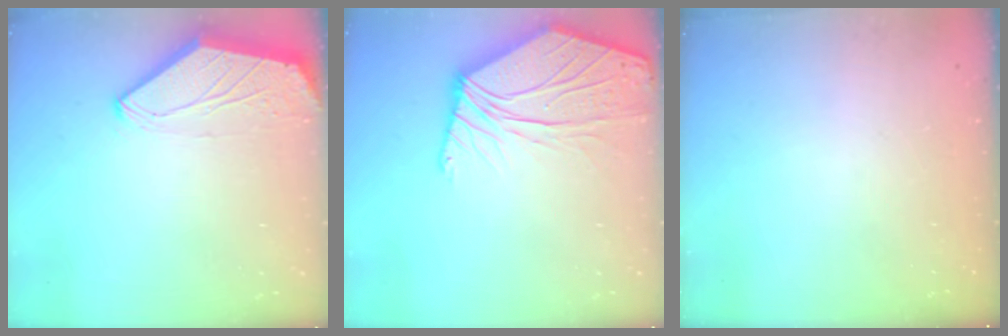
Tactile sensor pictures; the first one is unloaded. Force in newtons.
{"total": 10.7, "press": 10.6, "slide": 1.8}
{"total": 0.0}